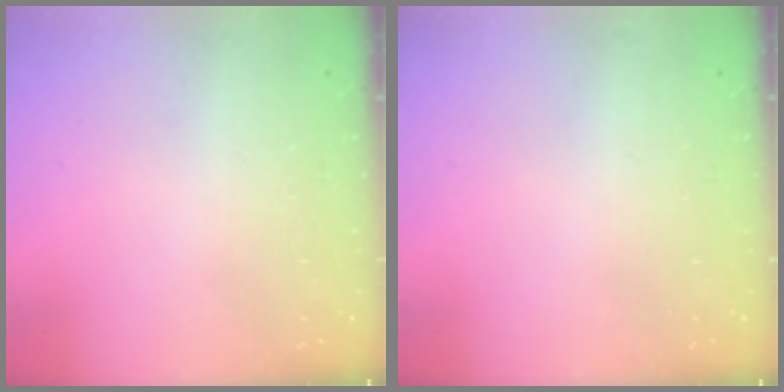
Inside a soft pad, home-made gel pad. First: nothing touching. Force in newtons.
{"total": 0.0}